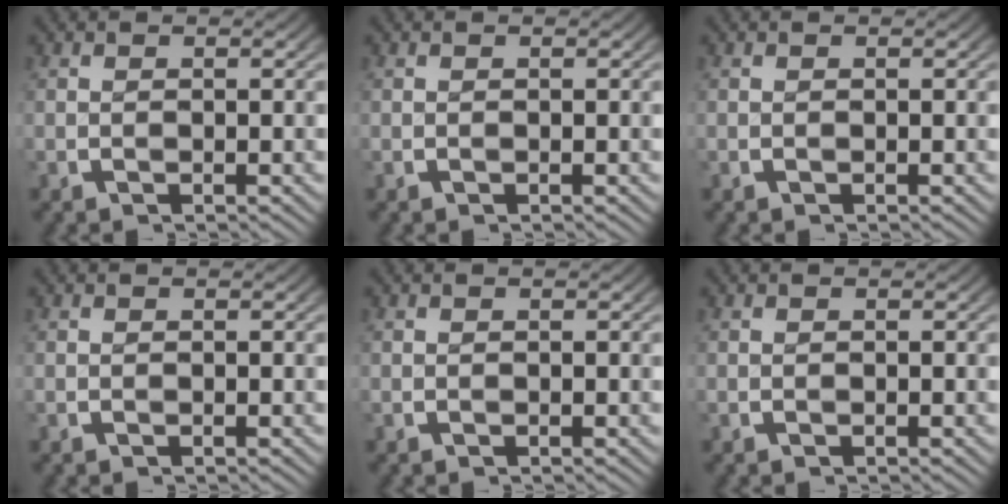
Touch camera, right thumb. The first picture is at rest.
{"total": 0.0}
{"total": 0.0}
{"total": 0.0}
{"total": 0.0}
{"total": 0.0}